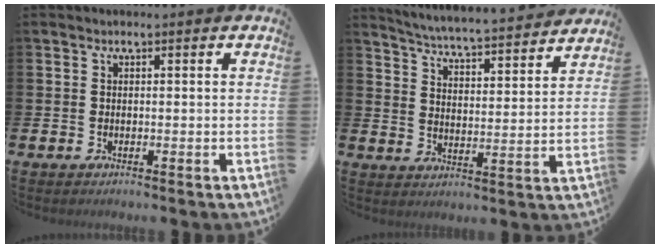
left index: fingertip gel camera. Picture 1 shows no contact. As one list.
[{"total": 5.3, "force": [5.2, -0.1, 1.0], "torque": [-0.049, -0.045, 0.088]}]